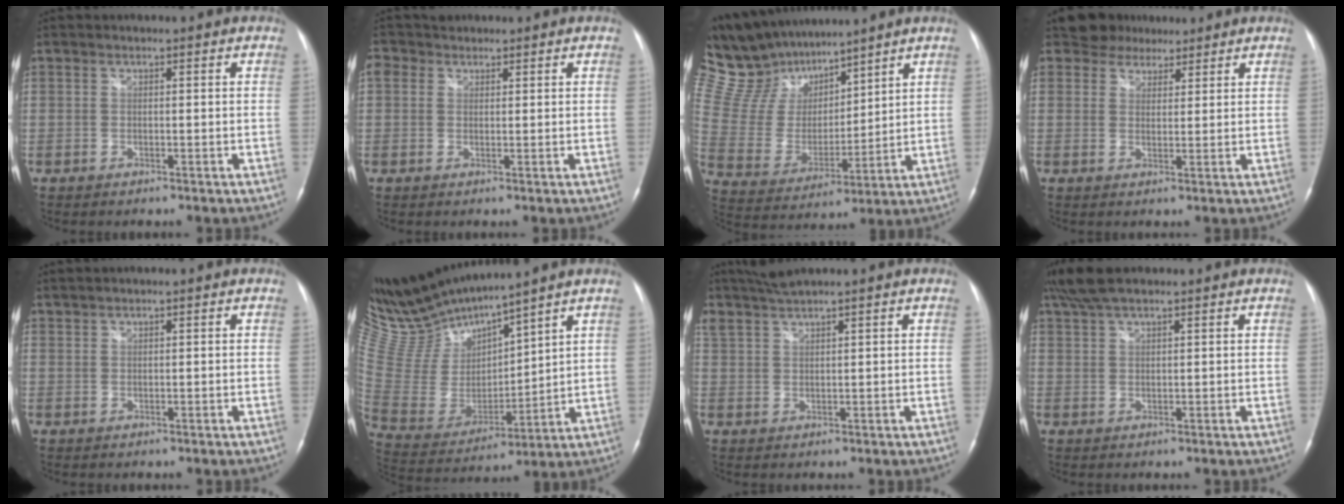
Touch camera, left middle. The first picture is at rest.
{"total": 2.9, "force": [1.6, 2.4, 0.6], "torque": [-0.014, 0.019, 0.028]}
{"total": 16.6, "force": [14.4, 5.9, 6.0], "torque": [-0.129, 0.027, 0.281]}
{"total": 4.6, "force": [3.7, 2.8, 0.0], "torque": [0.005, 0.004, 0.054]}
{"total": 1.1, "force": [1.1, -0.1, 0.3], "torque": [-0.010, 0.011, 0.028]}
{"total": 15.4, "force": [14.5, 0.3, 5.0], "torque": [-0.125, -0.005, 0.307]}
{"total": 3.4, "force": [3.1, -0.6, 1.3], "torque": [-0.034, 0.004, 0.067]}
{"total": 5.9, "force": [4.7, 1.2, 3.2], "torque": [-0.070, 0.023, 0.090]}